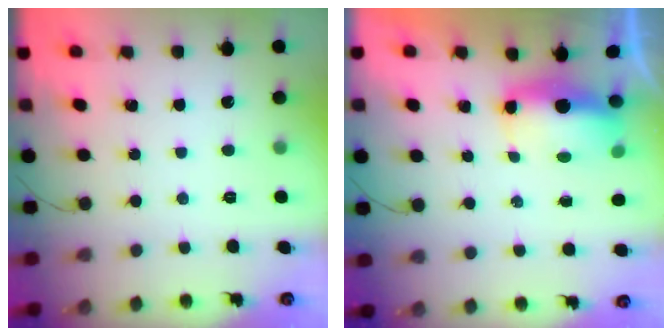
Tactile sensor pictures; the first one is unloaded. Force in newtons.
{"total": 6.0, "press": 5.9, "slide": 1.0}